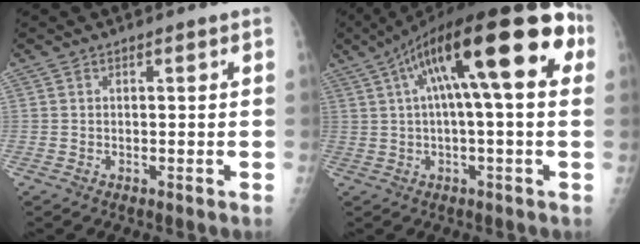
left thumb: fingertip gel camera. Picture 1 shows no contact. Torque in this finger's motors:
{"motor_torque": [1.03, 0.96, 2.23, -0.53, 0.58]}